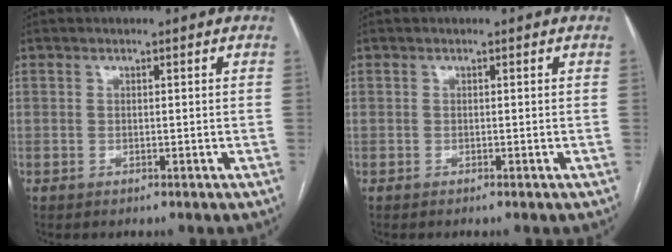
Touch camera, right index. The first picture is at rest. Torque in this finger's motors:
{"motor_torque": [-0.18, -0.02, -0.08, 0.01]}